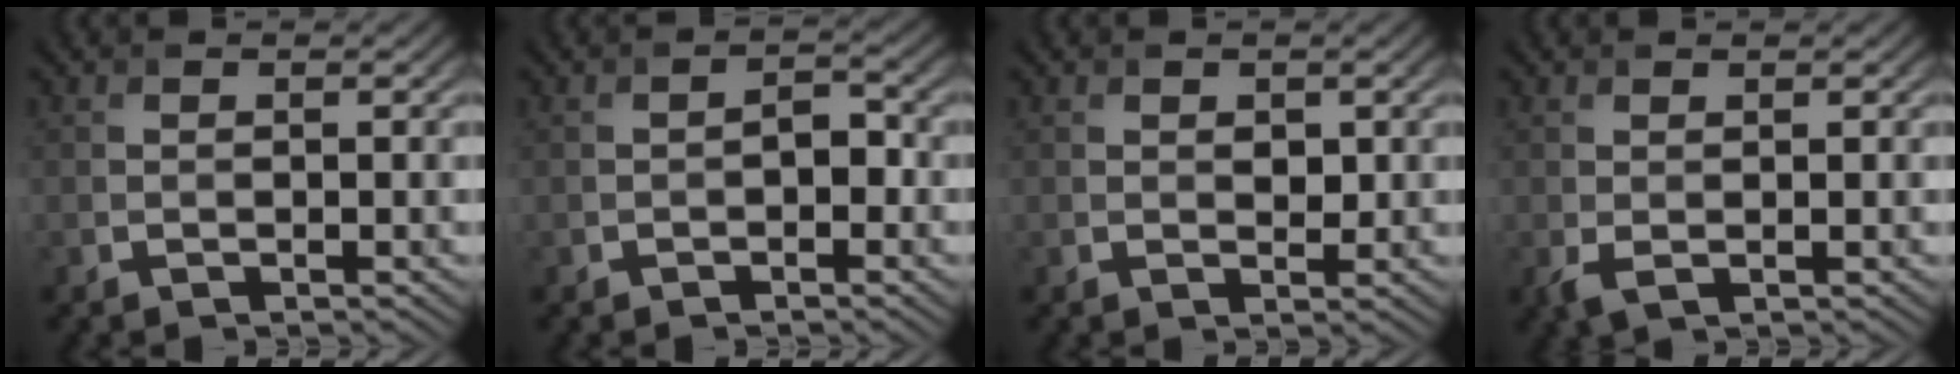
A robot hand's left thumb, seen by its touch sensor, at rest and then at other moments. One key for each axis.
{"total": 1.8, "fx": -0.9, "fy": 1.0, "fz": 1.2, "tx": -0.023, "ty": 0.001, "tz": -0.019}
{"total": 1.4, "fx": 0.4, "fy": 1.0, "fz": 1.0, "tx": -0.019, "ty": -0.005, "tz": 0.008}
{"total": 1.4, "fx": -0.2, "fy": 0.6, "fz": 1.2, "tx": -0.034, "ty": -0.003, "tz": -0.002}